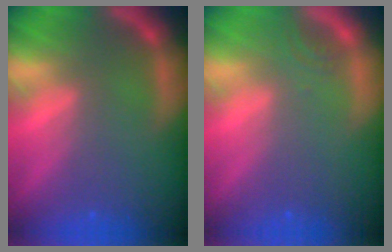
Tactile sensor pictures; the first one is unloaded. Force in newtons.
{"total": 1.0}